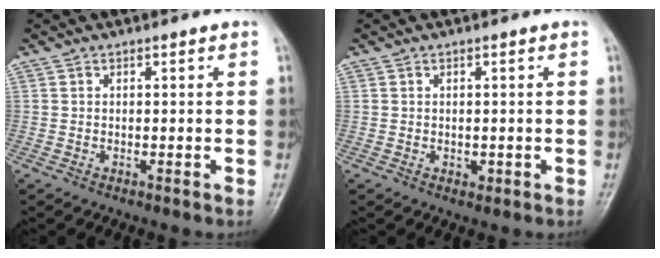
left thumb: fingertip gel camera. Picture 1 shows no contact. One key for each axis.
{"total": 1.1, "fx": -0.4, "fy": 0.9, "fz": 0.6, "tx": 0.000, "ty": 0.000, "tz": -0.005}